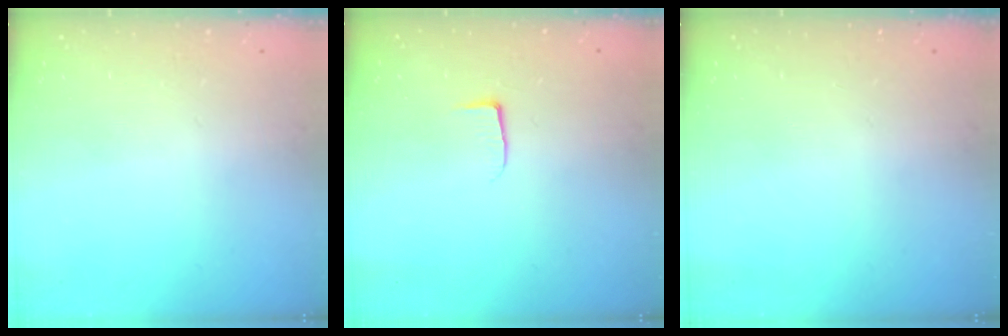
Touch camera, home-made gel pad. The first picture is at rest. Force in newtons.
{"total": 3.7, "press": 3.7, "slide": 0.5}
{"total": 0.0}